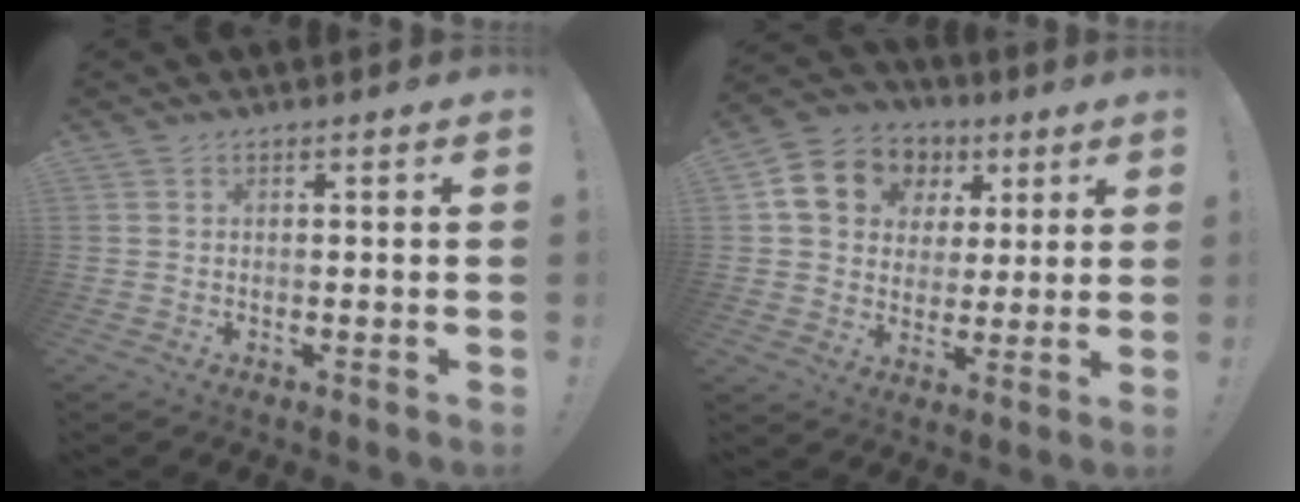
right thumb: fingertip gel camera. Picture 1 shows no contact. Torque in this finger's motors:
{"motor_torque": [1.03, 1.17, 0.42, 0.12, 0.03]}